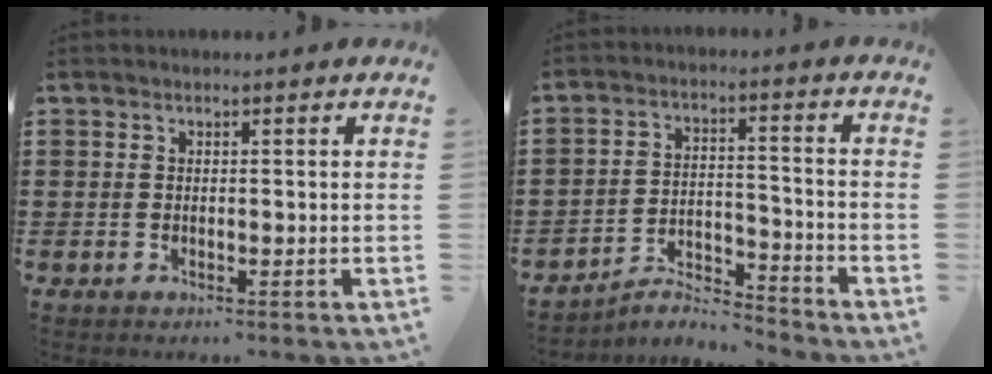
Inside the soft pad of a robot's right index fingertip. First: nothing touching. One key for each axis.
{"total": 4.7, "fx": -4.6, "fy": 0.5, "fz": 1.0, "tx": -0.028, "ty": 0.003, "tz": -0.095}